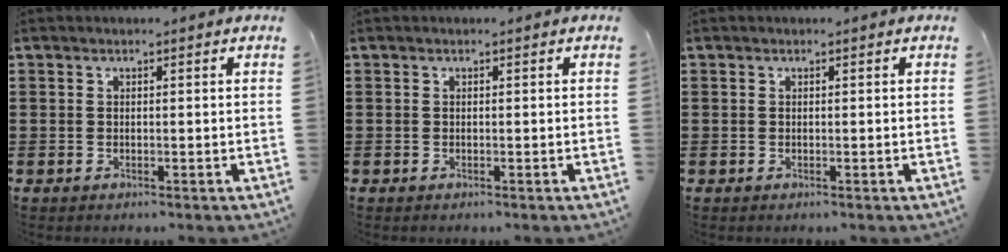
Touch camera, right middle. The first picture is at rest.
{"total": 0.0}
{"total": 0.0}